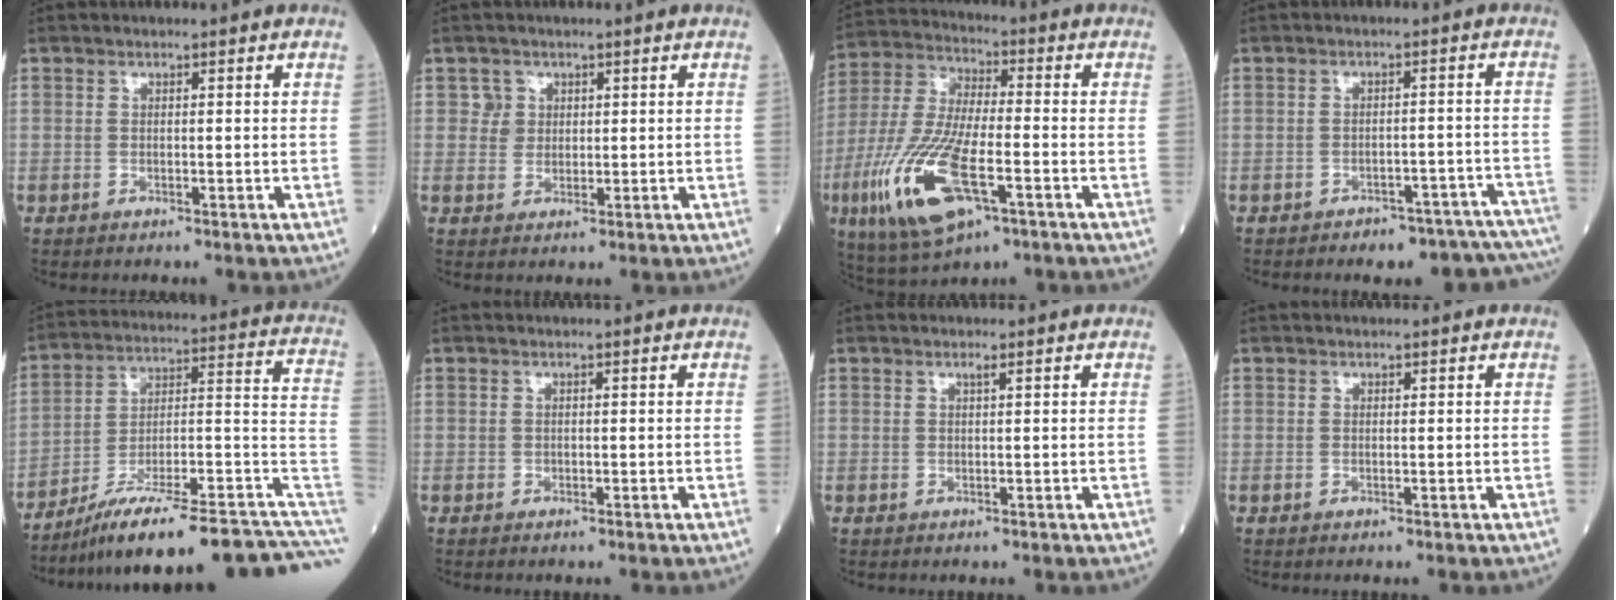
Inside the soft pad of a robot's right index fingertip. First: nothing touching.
{"total": 2.4, "force": [1.0, 2.2, 0.0], "torque": [0.009, 0.000, 0.011]}
{"total": 16.6, "force": [-6.2, 5.1, 14.5], "torque": [-0.318, -0.019, -0.109]}
{"total": 12.6, "force": [-11.2, 4.6, 3.6], "torque": [-0.015, 0.032, -0.122]}
{"total": 26.1, "force": [-19.5, 3.5, 17.1], "torque": [-0.162, 0.036, -0.288]}
{"total": 0.0}
{"total": 0.7, "force": [0.4, -0.1, 0.5], "torque": [-0.011, -0.001, 0.008]}
{"total": 0.0}